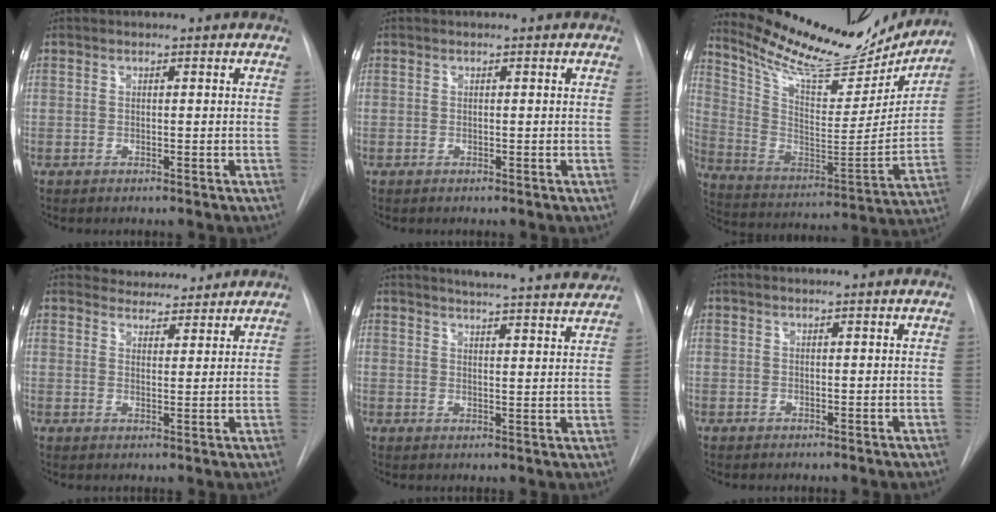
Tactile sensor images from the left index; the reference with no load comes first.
{"total": 0.0}
{"total": 23.4, "force": [21.2, 5.1, 8.3], "torque": [-0.148, -0.041, 0.324]}
{"total": 6.3, "force": [6.0, 1.8, 0.6], "torque": [-0.003, 0.004, 0.080]}
{"total": 16.1, "force": [15.4, 0.8, 4.6], "torque": [-0.067, -0.035, 0.184]}
{"total": 1.2, "force": [1.1, -0.3, 0.5], "torque": [-0.008, 0.009, 0.018]}